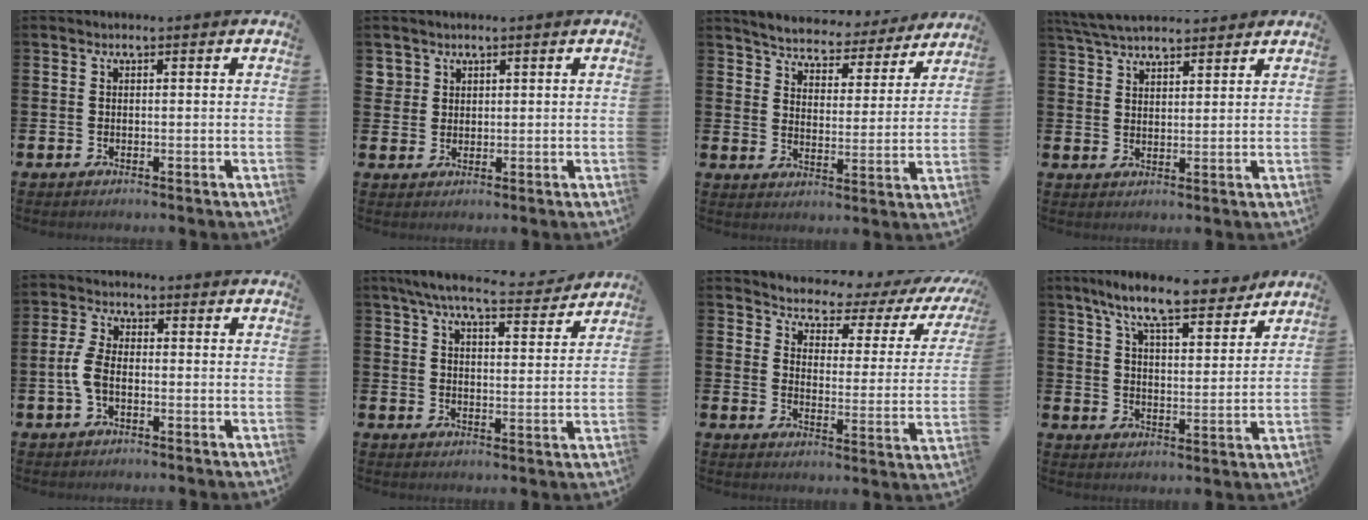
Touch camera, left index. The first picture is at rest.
{"total": 2.5, "force": [1.9, 1.6, 0.2], "torque": [0.014, -0.005, 0.031]}
{"total": 5.5, "force": [5.4, 1.0, 0.3], "torque": [-0.028, -0.047, 0.089]}
{"total": 5.3, "force": [5.0, 1.0, 1.2], "torque": [-0.040, -0.018, 0.093]}
{"total": 4.3, "force": [-0.9, 2.4, 3.5], "torque": [-0.078, 0.005, -0.019]}
{"total": 7.5, "force": [6.8, 1.3, 2.9], "torque": [-0.065, -0.037, 0.117]}
{"total": 4.0, "force": [3.7, 1.6, 0.5], "torque": [-0.029, -0.041, 0.051]}
{"total": 9.9, "force": [8.7, 1.5, 4.5], "torque": [-0.100, -0.042, 0.151]}